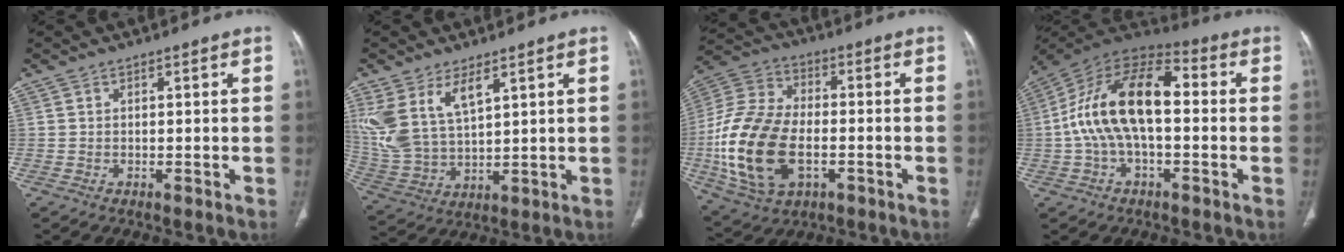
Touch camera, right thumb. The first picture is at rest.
{"total": 12.6, "force": [6.4, 6.2, 9.0], "torque": [-0.191, -0.021, 0.145]}
{"total": 21.1, "force": [-4.0, 12.8, 16.3], "torque": [-0.336, 0.010, -0.067]}
{"total": 18.0, "force": [0.0, 9.3, 15.4], "torque": [-0.282, 0.047, -0.010]}